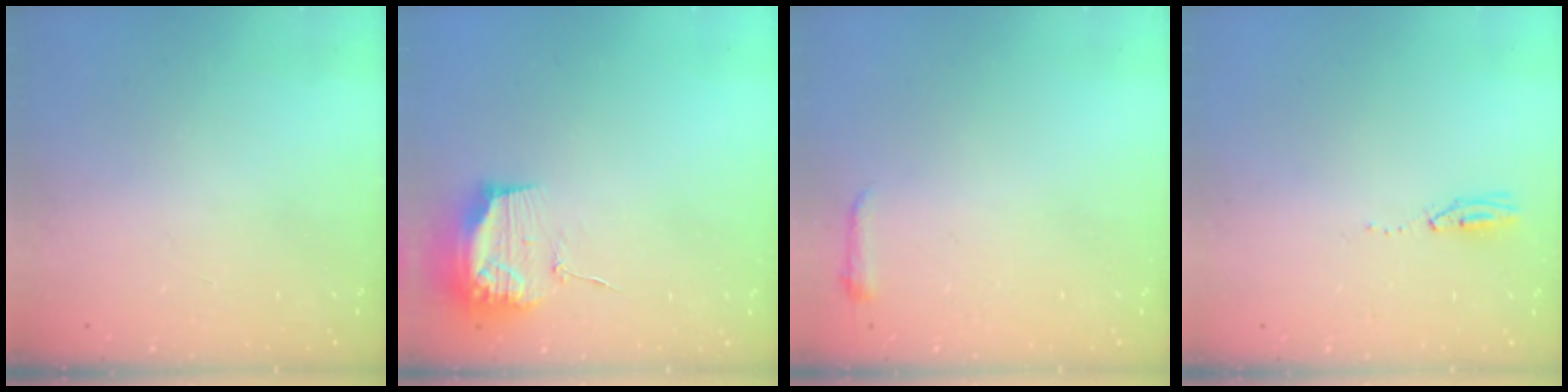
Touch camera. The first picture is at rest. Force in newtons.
{"total": 13.9, "press": 13.9, "slide": 0.1}
{"total": 3.0, "press": 2.9, "slide": 0.6}
{"total": 4.2, "press": 2.6, "slide": 3.3}